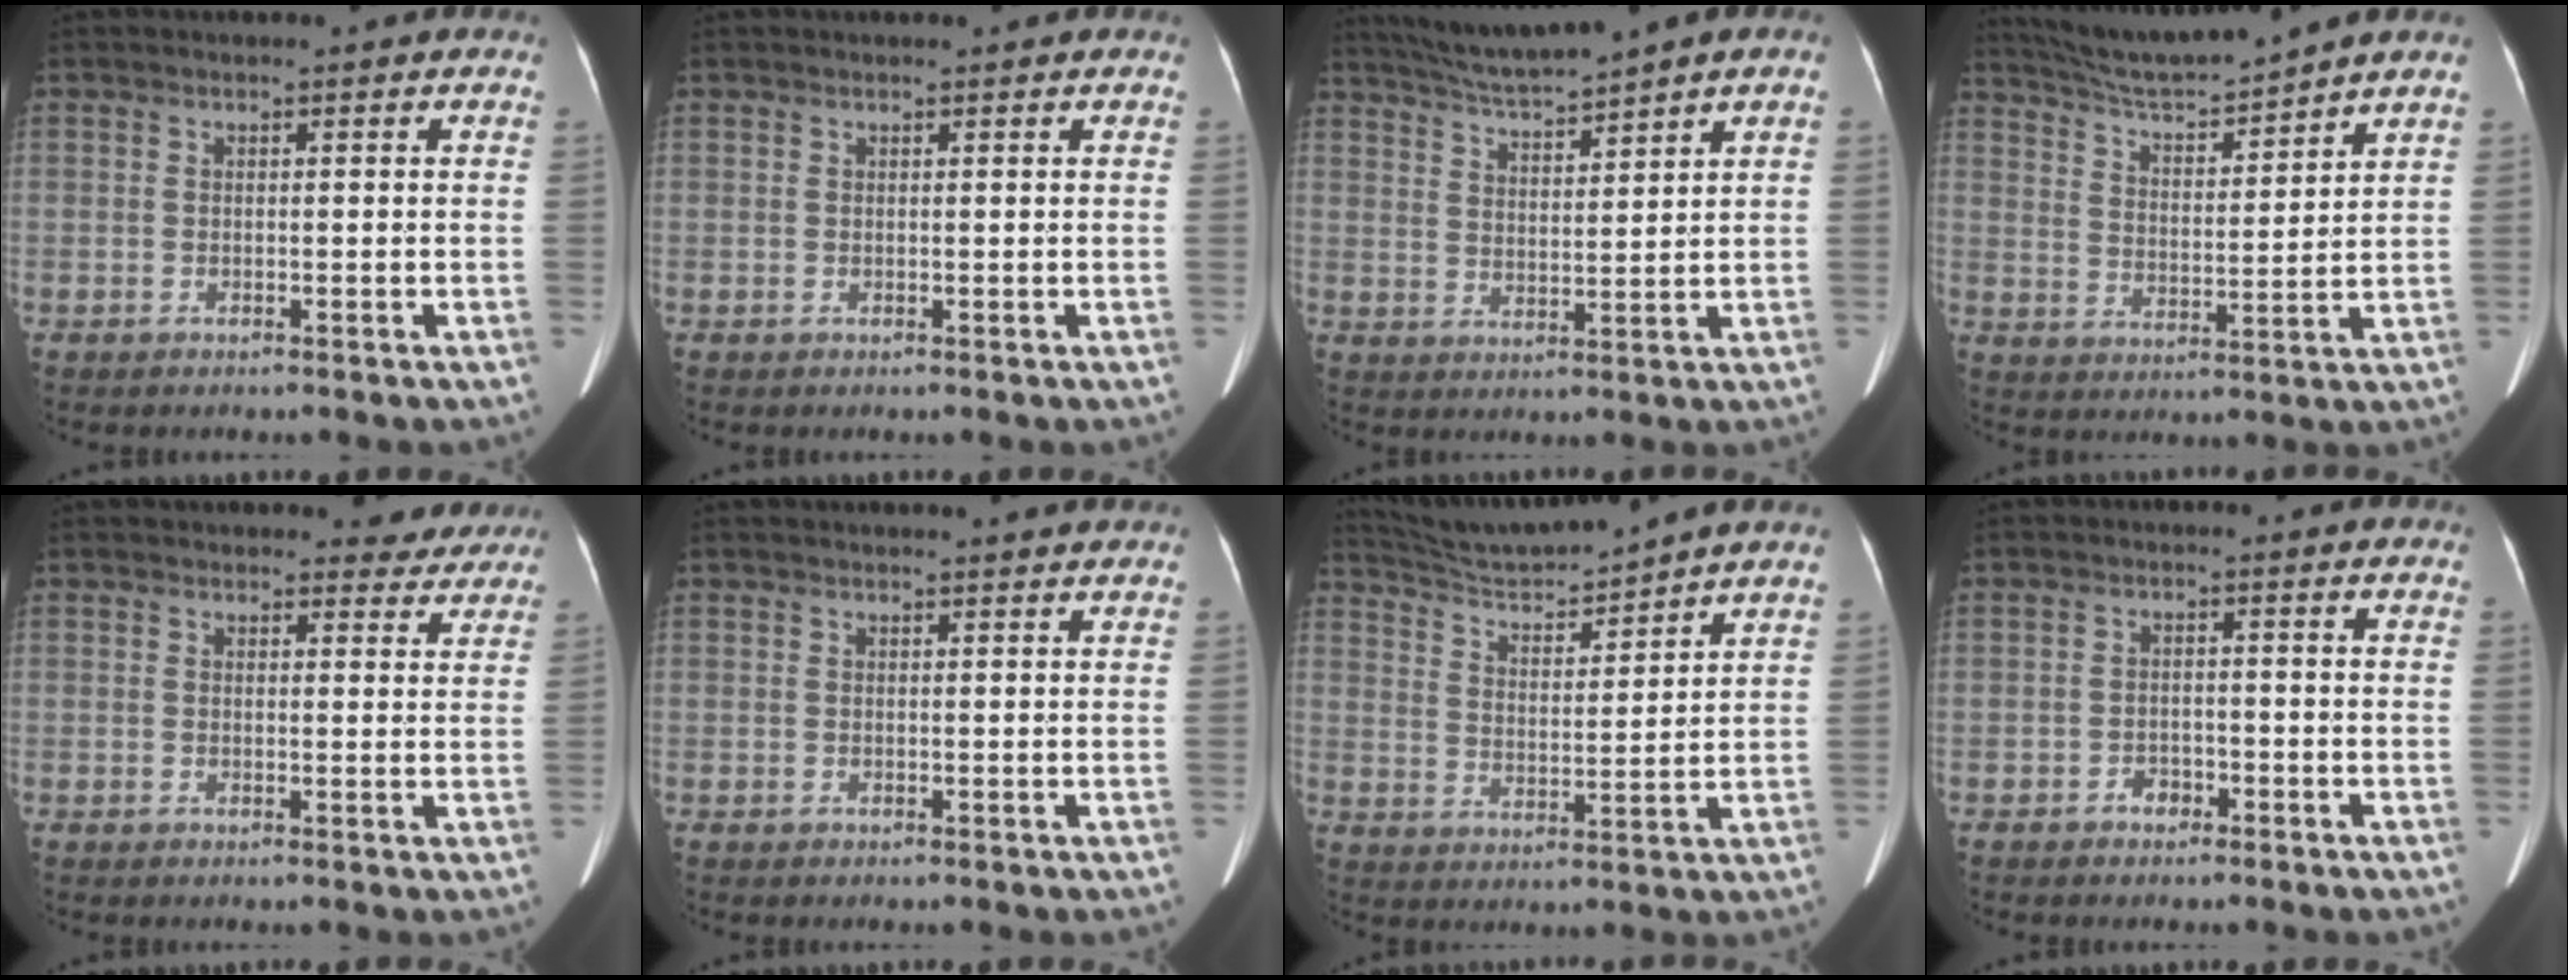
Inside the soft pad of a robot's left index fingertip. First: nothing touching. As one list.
[{"total": 0.9, "force": [0.9, 0.0, 0.2], "torque": [-0.004, 0.010, 0.015]}, {"total": 7.8, "force": [6.8, -0.9, 3.7], "torque": [-0.066, 0.010, 0.125]}, {"total": 11.4, "force": [10.6, -0.9, 4.0], "torque": [-0.075, 0.007, 0.187]}, {"total": 4.7, "force": [4.4, 1.5, 0.3], "torque": [0.014, -0.007, 0.034]}, {"total": 3.2, "force": [3.1, -0.3, 0.7], "torque": [-0.009, 0.004, 0.033]}, {"total": 11.3, "force": [10.8, -1.2, 3.3], "torque": [-0.066, 0.006, 0.188]}, {"total": 2.0, "force": [-1.3, 1.3, 0.7], "torque": [-0.012, 0.005, -0.021]}]